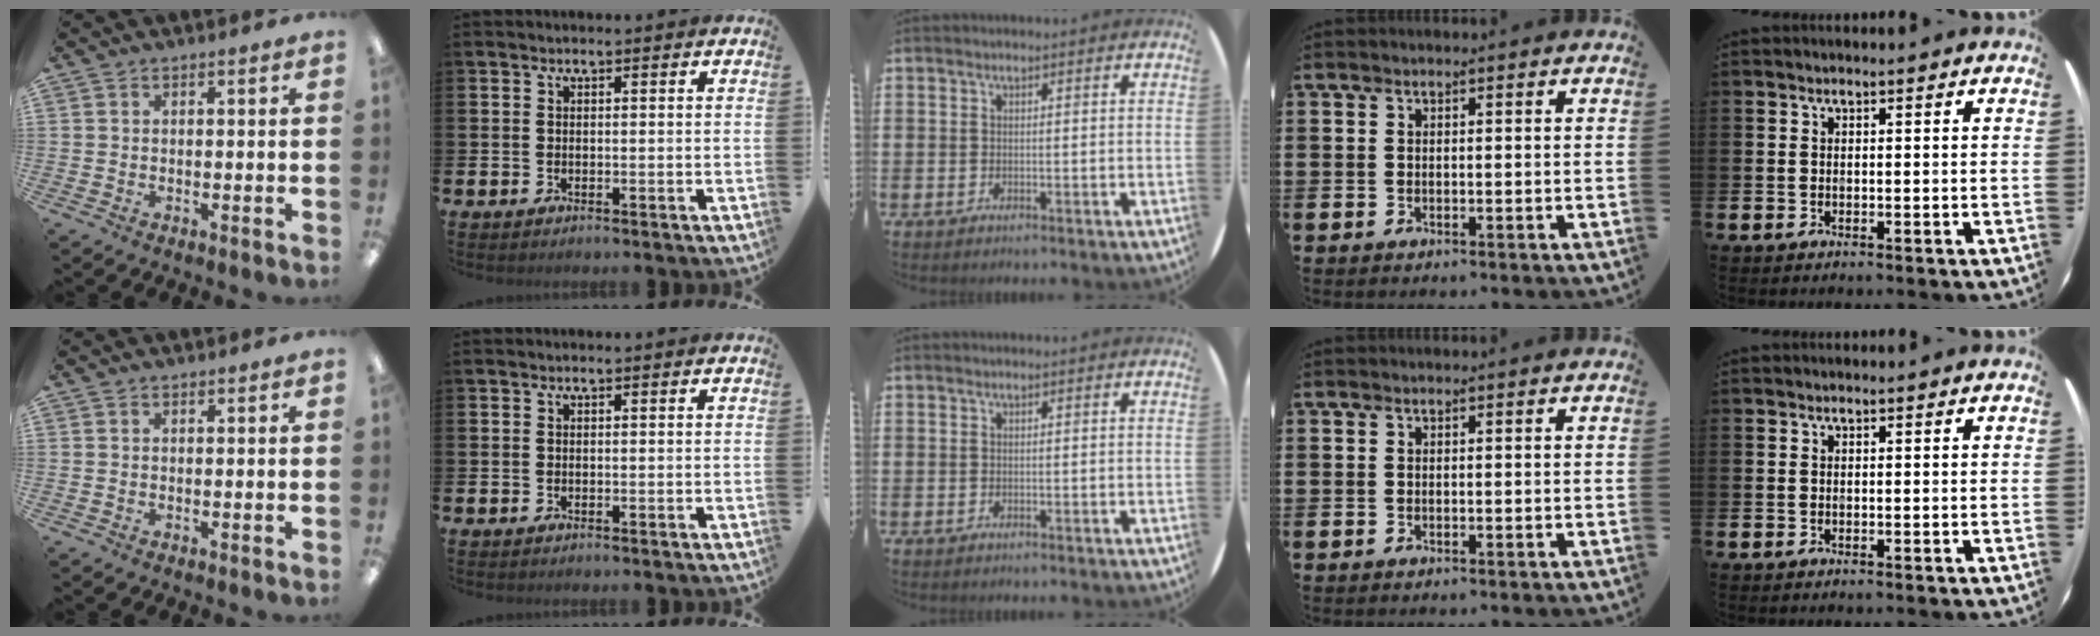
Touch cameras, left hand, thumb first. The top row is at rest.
{}